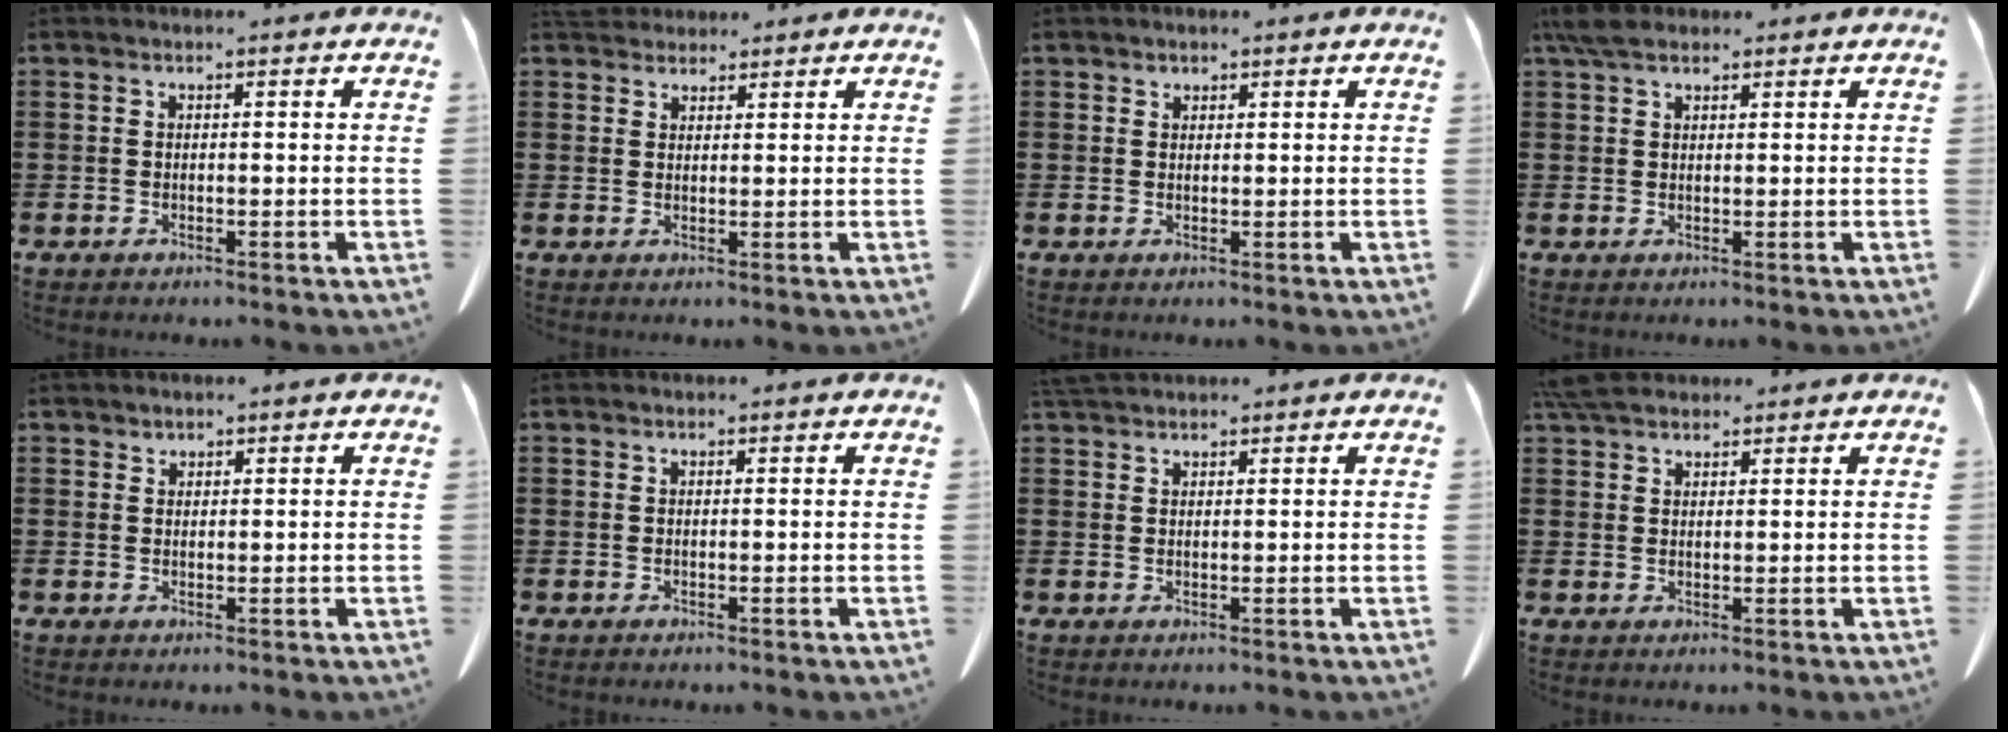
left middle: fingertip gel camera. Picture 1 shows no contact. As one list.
[{"total": 3.5, "force": [3.2, 1.1, 0.8], "torque": [-0.025, -0.005, 0.064]}, {"total": 0.9, "force": [0.8, 0.4, 0.0], "torque": [-0.002, -0.002, 0.017]}, {"total": 3.7, "force": [2.7, 1.6, 2.0], "torque": [-0.048, 0.006, 0.052]}, {"total": 1.2, "force": [1.1, 0.3, -0.1], "torque": [-0.002, -0.002, 0.024]}, {"total": 0.0}, {"total": 2.6, "force": [2.4, 0.5, 0.8], "torque": [-0.023, 0.000, 0.048]}, {"total": 4.5, "force": [4.0, 1.4, 1.6], "torque": [-0.042, -0.002, 0.080]}]